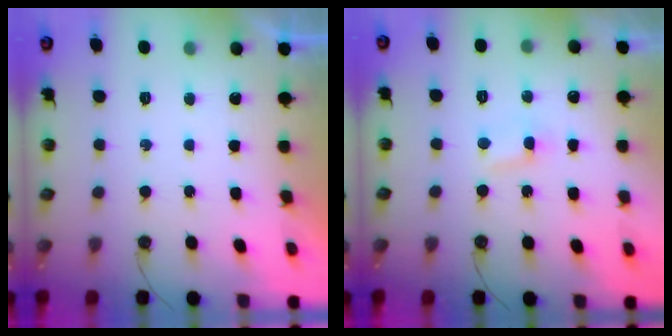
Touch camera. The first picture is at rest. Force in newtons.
{"total": 3.4, "press": 3.3, "slide": 0.4}